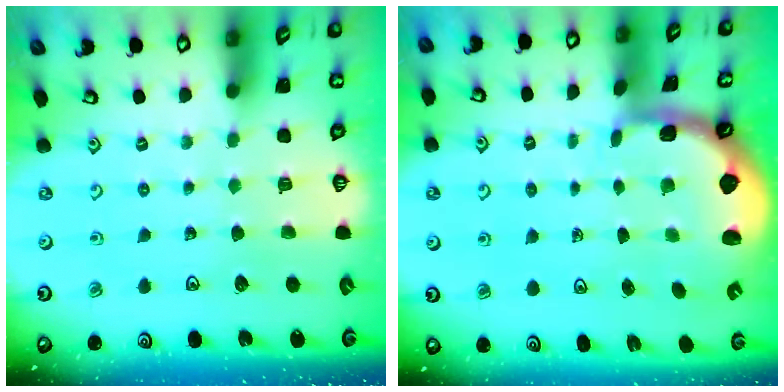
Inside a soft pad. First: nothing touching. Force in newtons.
{"total": 2.3, "press": 1.3, "slide": 1.8}